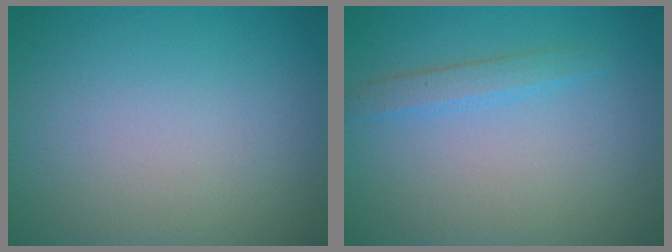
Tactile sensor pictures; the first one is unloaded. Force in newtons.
{"total": 1.7, "press": 1.7, "slide": 0.1}